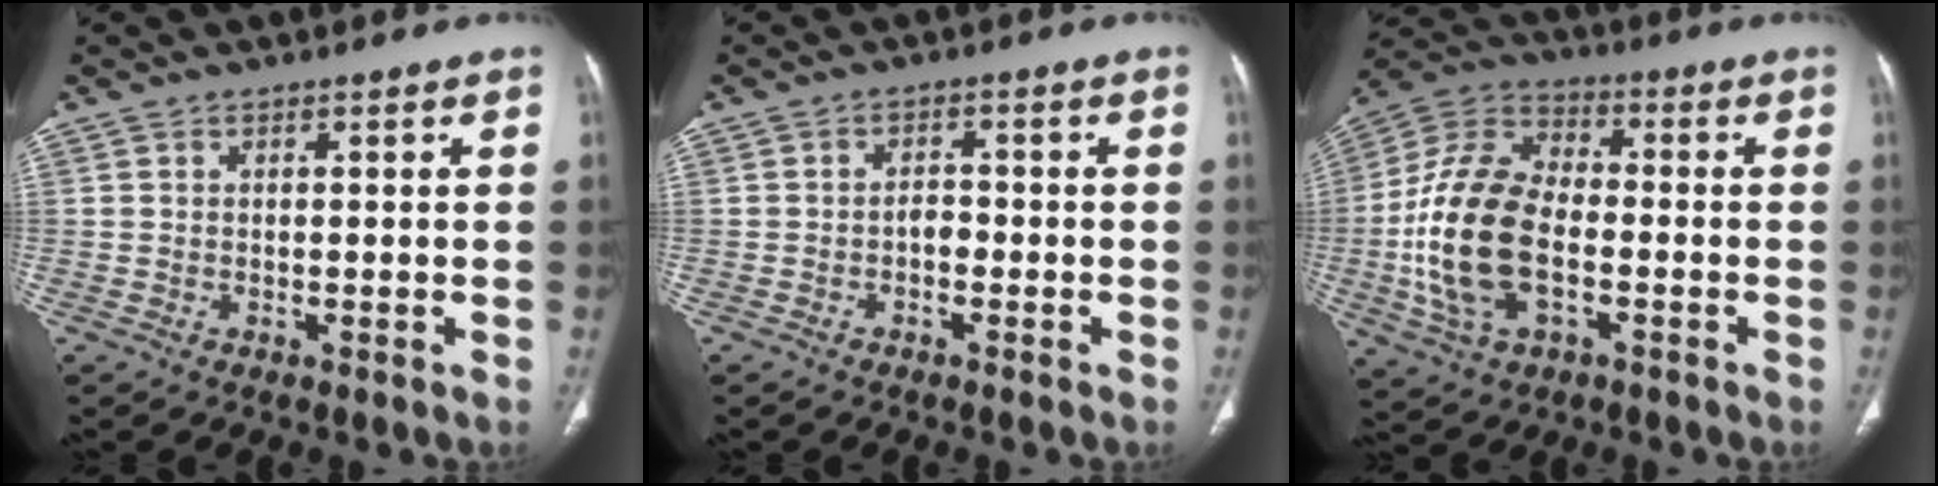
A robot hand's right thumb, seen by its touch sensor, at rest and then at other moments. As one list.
[{"total": 2.2, "force": [-0.9, 1.4, 1.4], "torque": [-0.014, 0.011, -0.018]}, {"total": 18.3, "force": [-3.4, 10.6, 14.5], "torque": [-0.289, 0.024, -0.063]}]